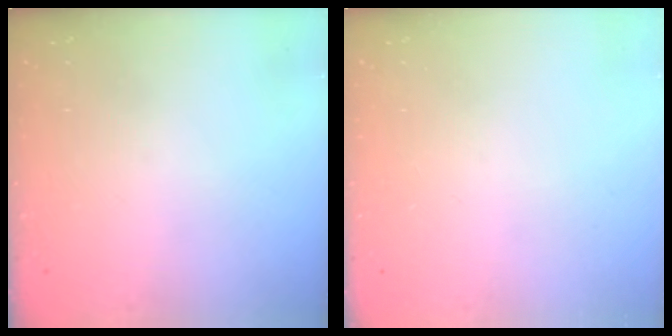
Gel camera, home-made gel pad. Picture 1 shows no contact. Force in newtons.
{"total": 0.0}